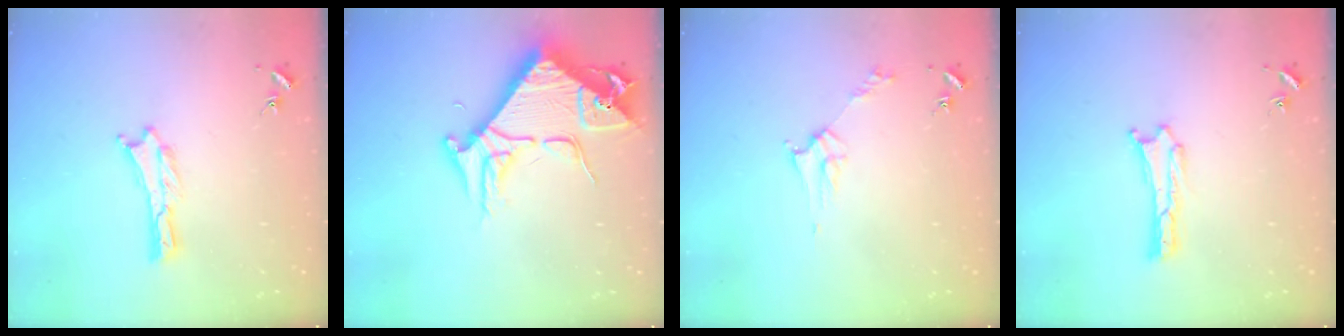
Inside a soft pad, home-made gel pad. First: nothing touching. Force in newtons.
{"total": 9.8, "press": 9.8, "slide": 1.1}
{"total": 2.8, "press": 2.8, "slide": 0.3}
{"total": 0.0}